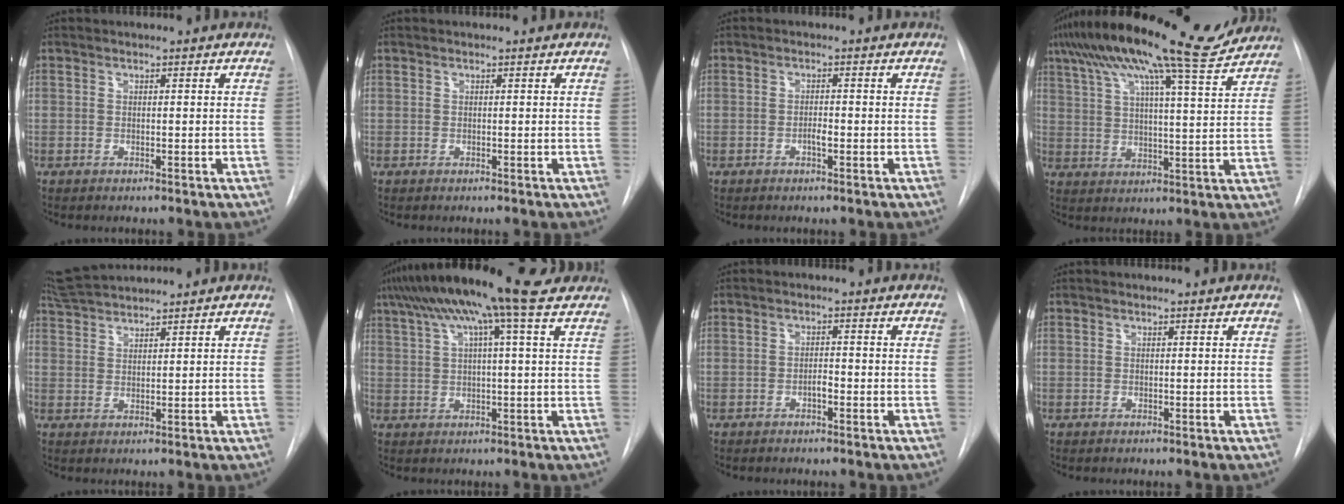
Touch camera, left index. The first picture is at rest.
{"total": 0.0}
{"total": 1.3, "force": [-0.6, 0.3, 1.1], "torque": [-0.020, 0.002, -0.011]}
{"total": 21.1, "force": [17.3, 1.9, 12.0], "torque": [-0.216, 0.029, 0.253]}
{"total": 6.9, "force": [6.7, -0.2, 1.7], "torque": [-0.039, 0.030, 0.128]}
{"total": 16.3, "force": [11.7, 1.1, 11.2], "torque": [-0.199, 0.055, 0.169]}
{"total": 1.3, "force": [-0.7, 0.4, 1.0], "torque": [-0.017, 0.002, -0.012]}
{"total": 0.6, "force": [0.6, 0.0, 0.1], "torque": [-0.005, 0.006, 0.009]}